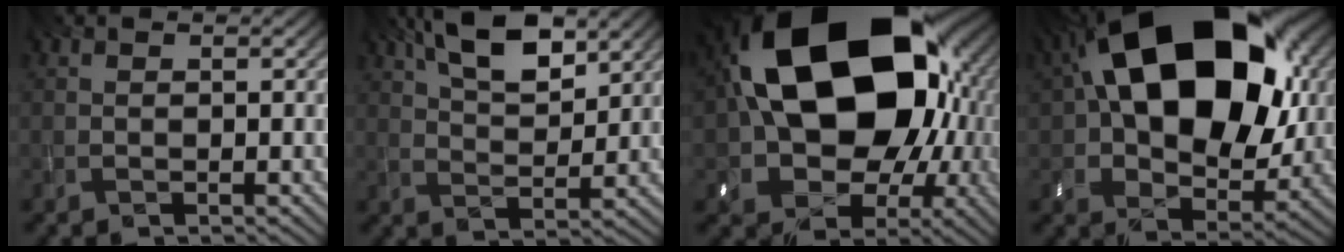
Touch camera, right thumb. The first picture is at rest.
{"total": 9.0, "force": [5.4, 3.6, 6.3], "torque": [-0.127, 0.010, 0.104]}
{"total": 23.1, "force": [4.1, 16.7, 15.5], "torque": [-0.300, -0.023, 0.096]}
{"total": 21.7, "force": [6.2, 13.9, 15.5], "torque": [-0.279, 0.028, 0.102]}